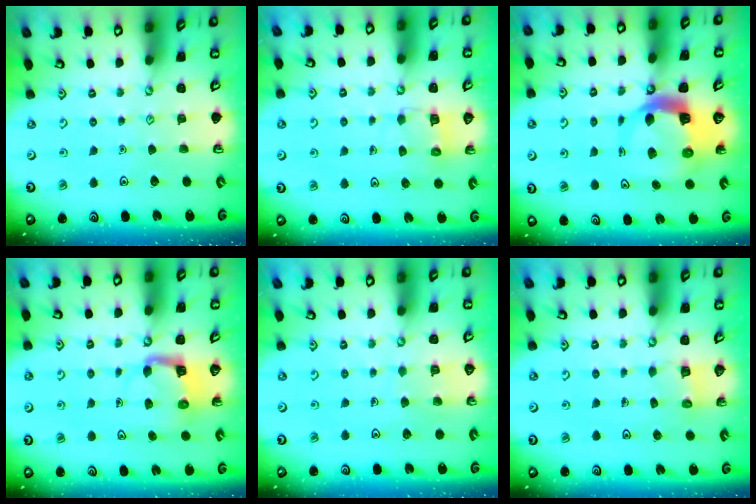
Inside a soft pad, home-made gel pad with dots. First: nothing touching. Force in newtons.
{"total": 6.3, "press": 6.3, "slide": 0.6}
{"total": 8.2, "press": 8.1, "slide": 1.1}
{"total": 4.6, "press": 4.5, "slide": 0.4}
{"total": 6.5, "press": 6.5, "slide": 0.4}
{"total": 3.0, "press": 3.0, "slide": 0.1}